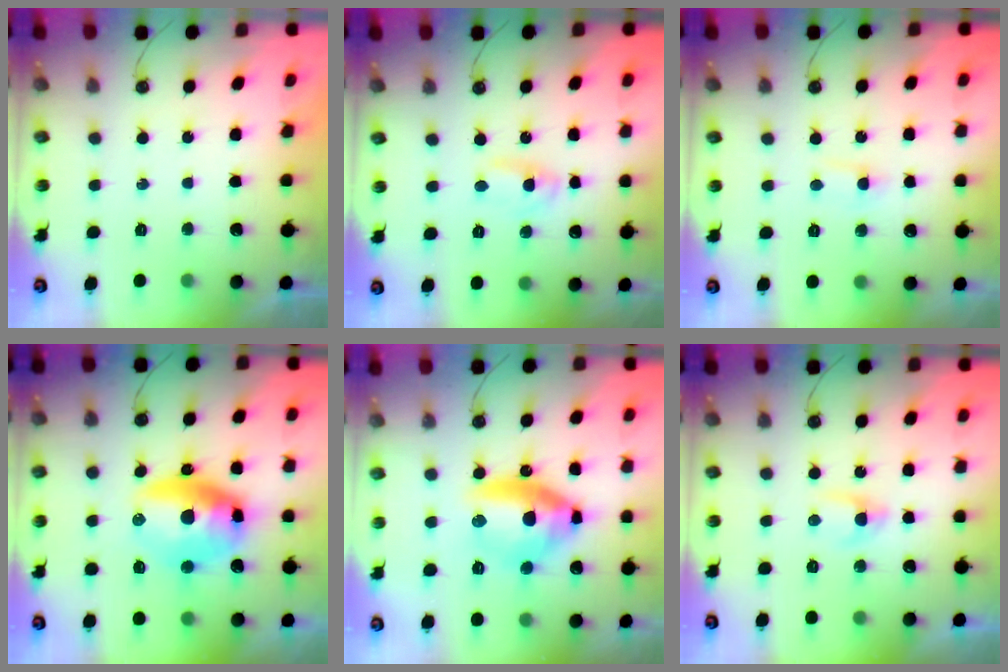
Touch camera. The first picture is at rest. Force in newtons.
{"total": 2.3, "press": 2.3, "slide": 0.2}
{"total": 5.1, "press": 3.1, "slide": 4.1}
{"total": 18.9, "press": 16.1, "slide": 9.8}
{"total": 16.6, "press": 15.4, "slide": 6.0}
{"total": 3.2, "press": 3.2, "slide": 0.6}